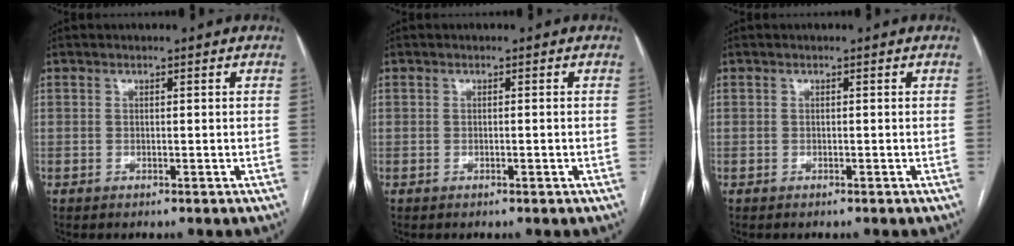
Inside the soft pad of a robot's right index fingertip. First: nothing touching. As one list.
[{"total": 0.5, "force": [-0.2, 0.0, 0.5], "torque": [-0.008, 0.000, -0.001]}, {"total": 0.0}]